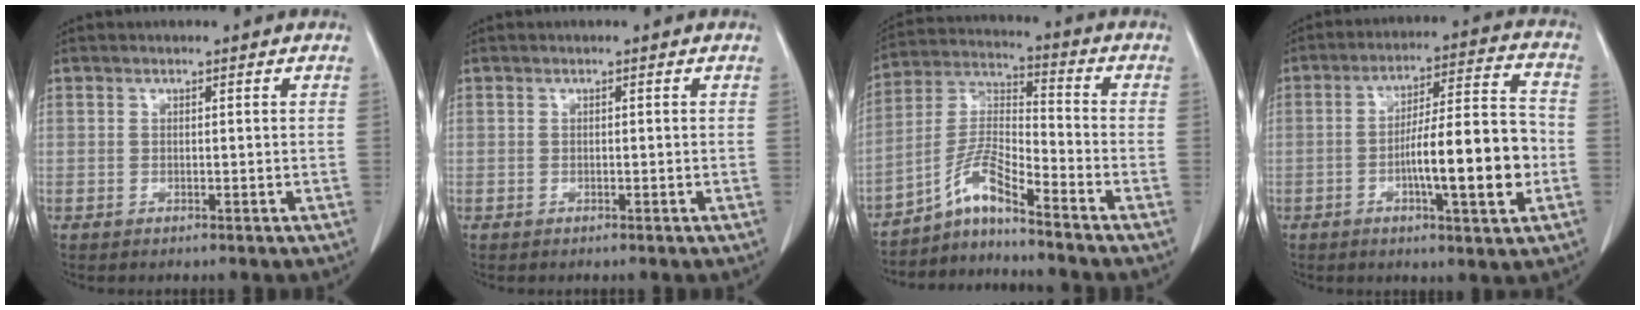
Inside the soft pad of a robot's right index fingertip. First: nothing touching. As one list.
[{"total": 0.0}, {"total": 7.3, "force": [-5.9, -0.2, 4.3], "torque": [-0.099, 0.006, -0.115]}, {"total": 13.9, "force": [-3.2, 1.6, 13.4], "torque": [-0.213, 0.012, -0.049]}]